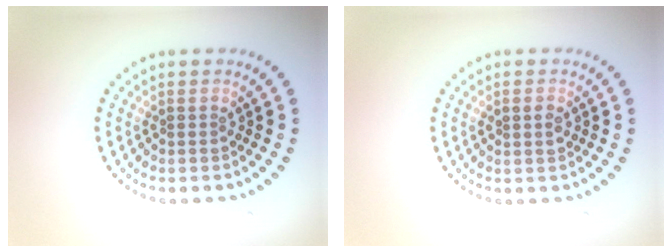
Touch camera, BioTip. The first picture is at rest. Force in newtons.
{"total": 1.4, "press": 1.4, "slide": 0.3}